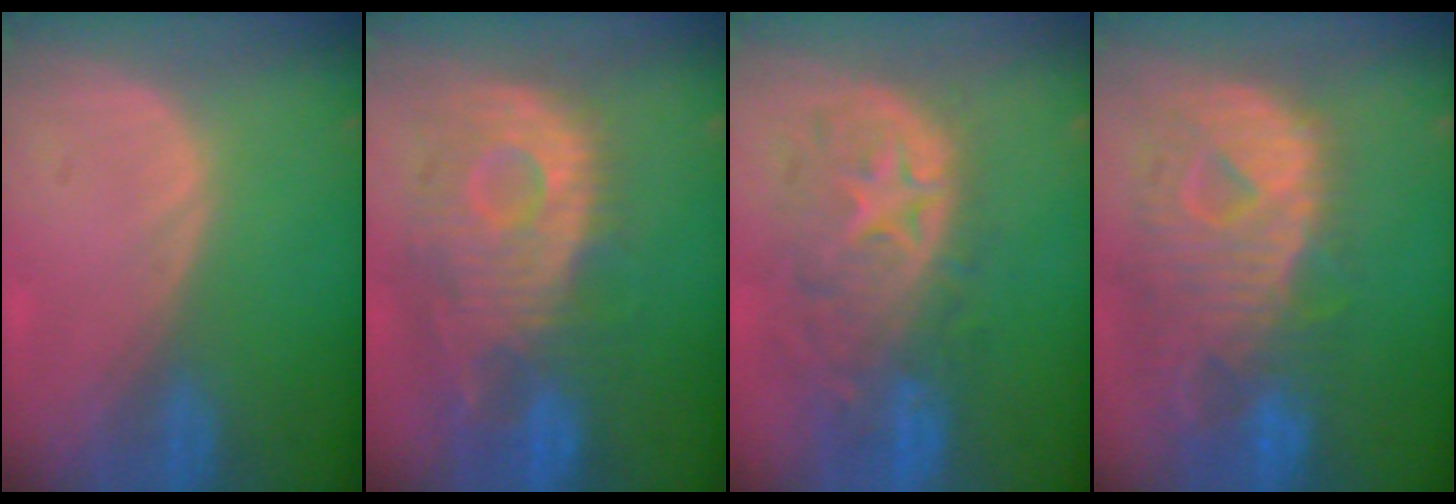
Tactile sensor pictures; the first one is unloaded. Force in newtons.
{"total": 12.0, "press": 10.7, "slide": 5.5}
{"total": 11.0, "press": 9.8, "slide": 5.1}
{"total": 12.8, "press": 11.0, "slide": 6.6}